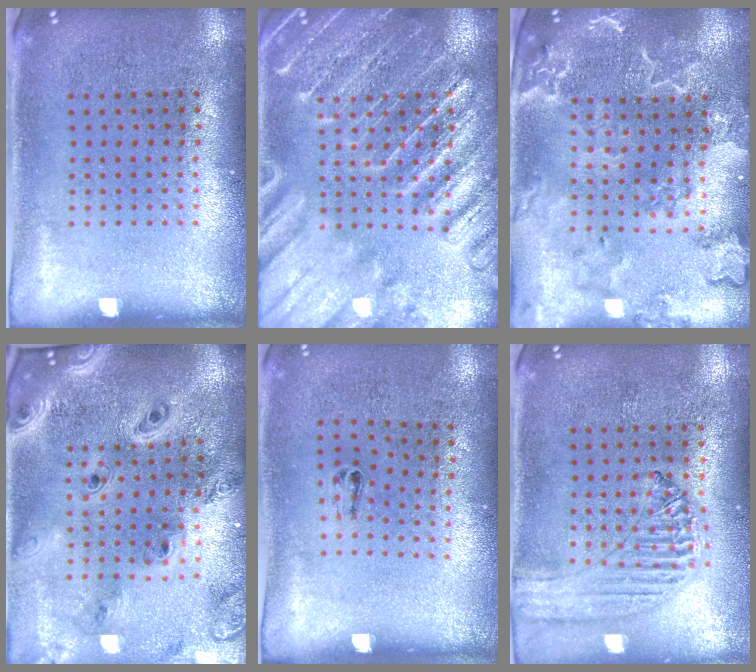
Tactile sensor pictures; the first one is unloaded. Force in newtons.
{"total": 3.6, "press": 3.6, "slide": 0.5}
{"total": 2.8, "press": 2.6, "slide": 1.0}
{"total": 3.1, "press": 2.6, "slide": 1.8}
{"total": 0.5, "press": 0.3, "slide": 0.5}
{"total": 1.3, "press": 1.3, "slide": 0.2}